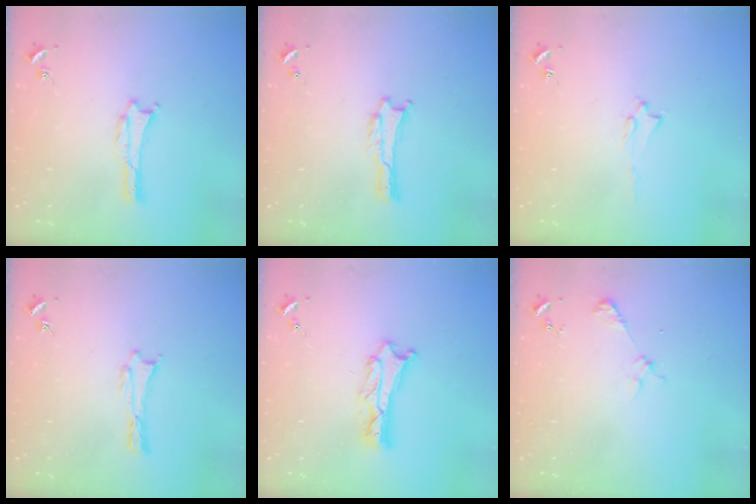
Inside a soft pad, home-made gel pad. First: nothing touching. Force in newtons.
{"total": 0.0}
{"total": 1.6, "press": 1.6, "slide": 0.2}
{"total": 0.0}
{"total": 3.7, "press": 3.7, "slide": 0.4}
{"total": 2.2, "press": 2.2, "slide": 0.2}